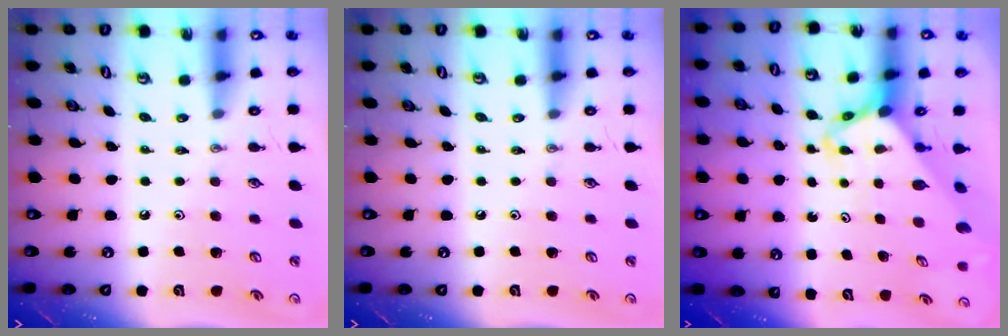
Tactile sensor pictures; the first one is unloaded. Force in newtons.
{"total": 0.0}
{"total": 4.3, "press": 4.3, "slide": 0.2}